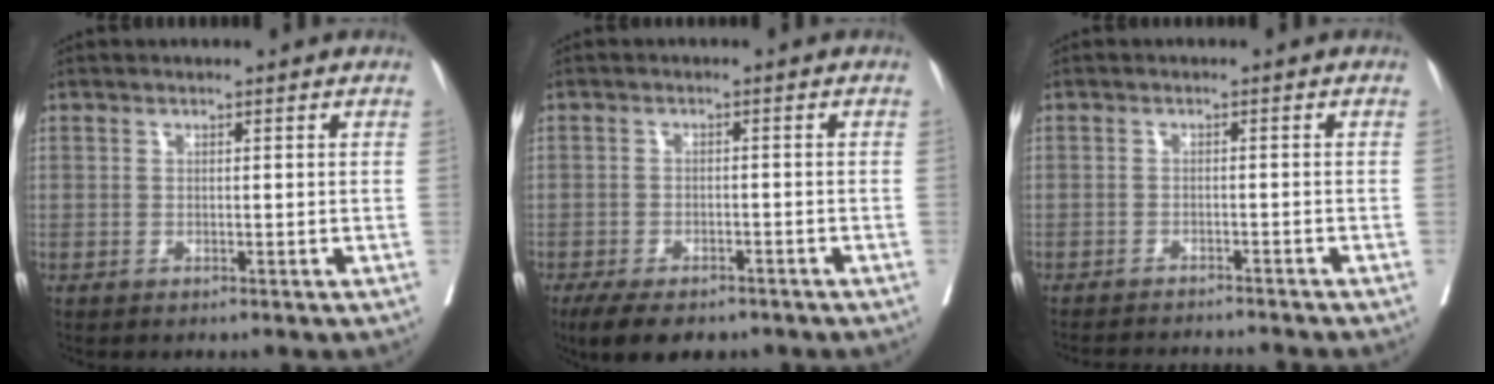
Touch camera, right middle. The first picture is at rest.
{"total": 8.5, "force": [-6.4, 3.4, 4.4], "torque": [-0.061, -0.005, -0.093]}
{"total": 8.3, "force": [-8.0, -0.2, 2.0], "torque": [-0.018, -0.007, -0.110]}